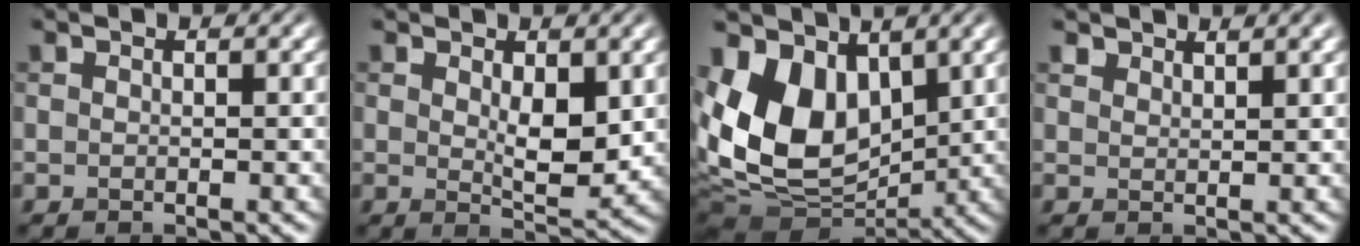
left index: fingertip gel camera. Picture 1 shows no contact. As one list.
[{"total": 3.8, "force": [0.6, 1.8, 3.3], "torque": [-0.057, -0.011, 0.014]}, {"total": 10.3, "force": [1.6, 6.9, 7.5], "torque": [-0.154, -0.013, 0.023]}, {"total": 1.8, "force": [1.7, 0.3, 0.4], "torque": [-0.008, -0.001, 0.028]}]